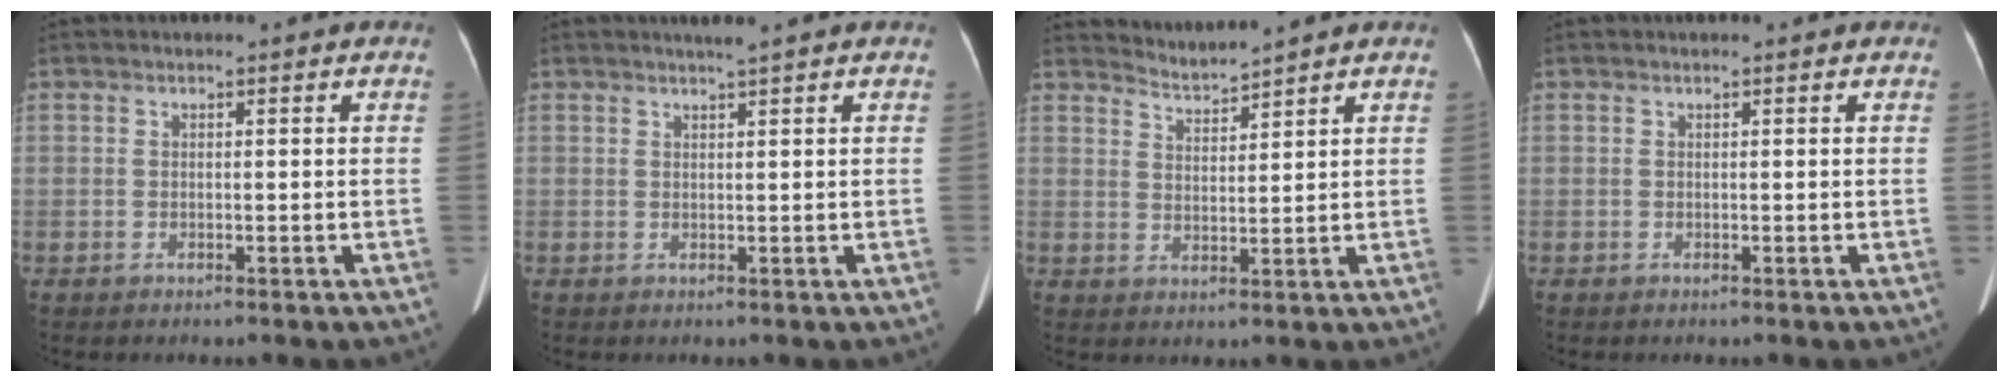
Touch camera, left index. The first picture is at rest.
{"total": 1.4, "force": [1.1, -0.4, 0.7], "torque": [-0.015, -0.002, 0.023]}
{"total": 3.1, "force": [2.9, -1.0, -0.7], "torque": [0.003, -0.005, 0.063]}
{"total": 0.5, "force": [0.5, 0.0, 0.2], "torque": [-0.006, 0.010, 0.005]}